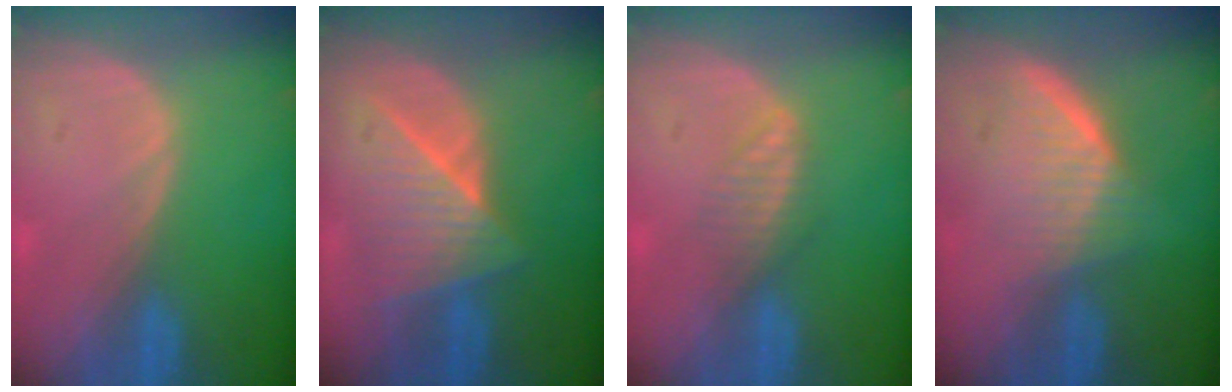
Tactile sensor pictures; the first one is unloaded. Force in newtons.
{"total": 7.4, "press": 7.4, "slide": 0.5}
{"total": 2.7, "press": 2.7, "slide": 0.2}
{"total": 6.0, "press": 5.7, "slide": 2.1}